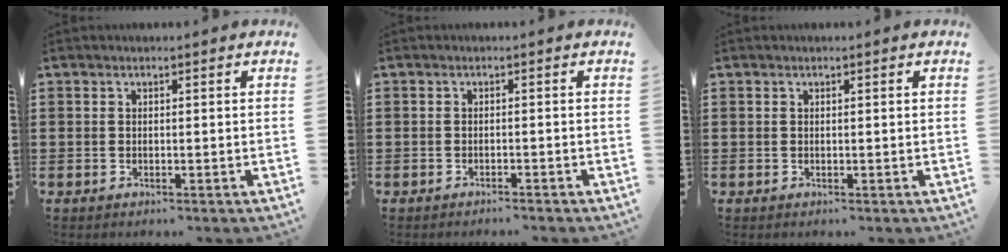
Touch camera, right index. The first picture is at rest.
{"total": 0.8, "force": [-0.7, -0.1, 0.1], "torque": [-0.004, 0.001, -0.015]}
{"total": 0.0}